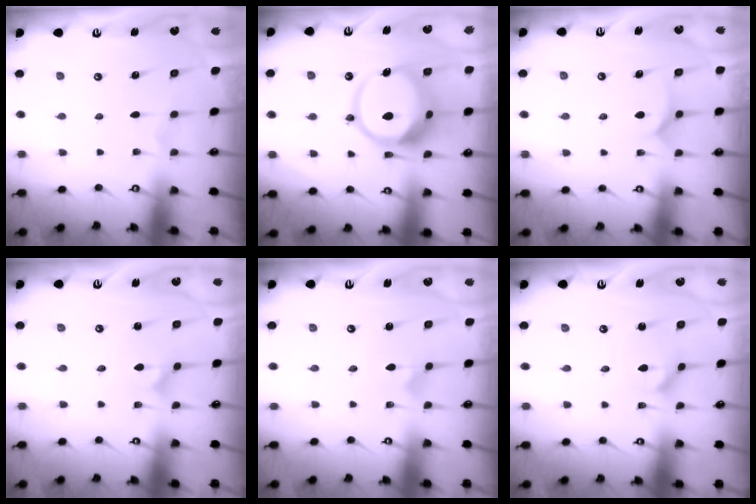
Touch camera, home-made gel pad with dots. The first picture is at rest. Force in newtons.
{"total": 15.3, "press": 15.2, "slide": 1.9}
{"total": 4.9, "press": 4.8, "slide": 0.6}
{"total": 1.9, "press": 1.9, "slide": 0.2}
{"total": 4.2, "press": 4.2, "slide": 0.3}
{"total": 5.1, "press": 5.0, "slide": 0.5}